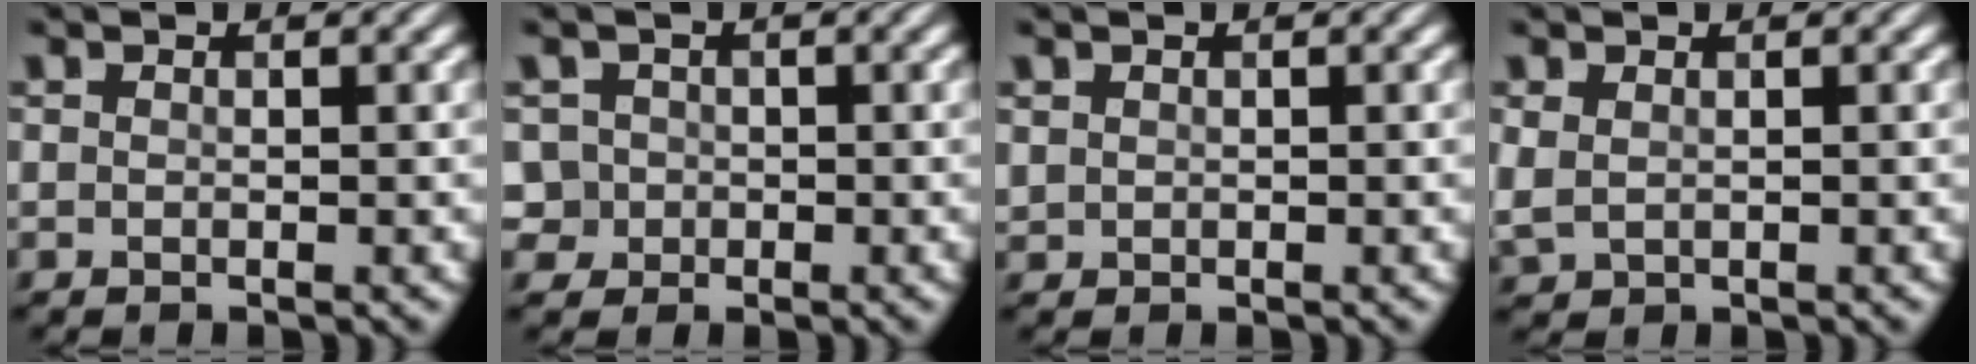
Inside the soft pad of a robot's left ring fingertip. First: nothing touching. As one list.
[{"total": 2.3, "force": [-0.2, 2.2, 0.3], "torque": [0.002, 0.017, 0.002]}, {"total": 0.7, "force": [0.4, 0.6, -0.1], "torque": [-0.001, 0.005, 0.017]}, {"total": 1.6, "force": [0.5, 1.1, 1.1], "torque": [-0.031, 0.001, 0.021]}]